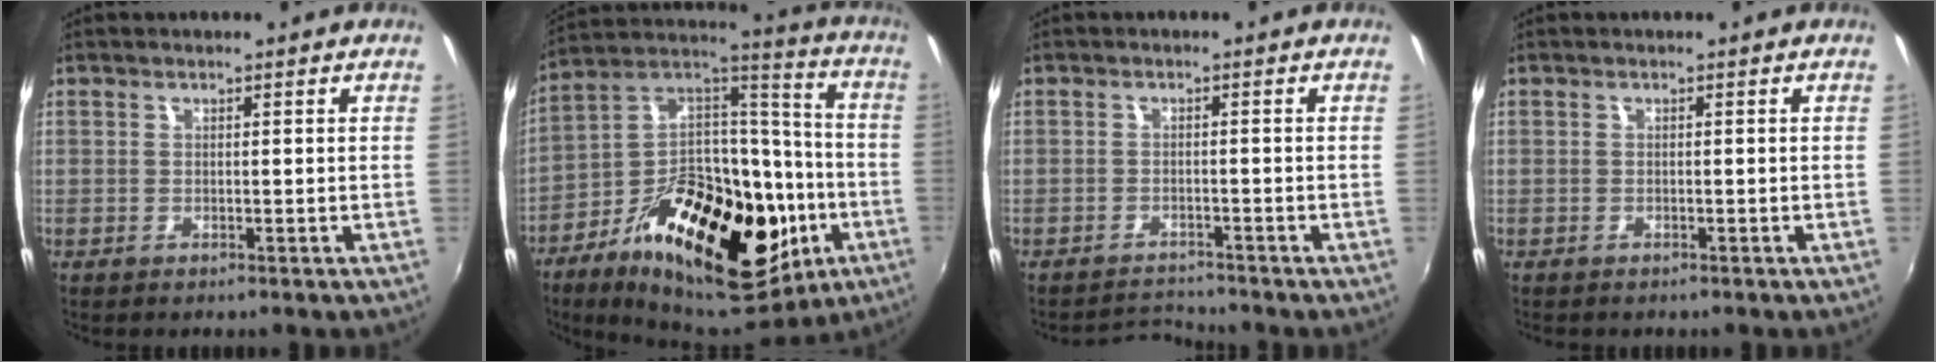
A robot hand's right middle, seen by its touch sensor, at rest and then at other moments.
{"total": 32.0, "force": [-13.8, 16.3, 23.8], "torque": [-0.400, 0.016, -0.213]}
{"total": 2.9, "force": [-2.8, -0.2, -0.6], "torque": [-0.004, 0.006, -0.051]}
{"total": 0.8, "force": [-0.7, 0.5, 0.2], "torque": [-0.007, -0.002, -0.011]}